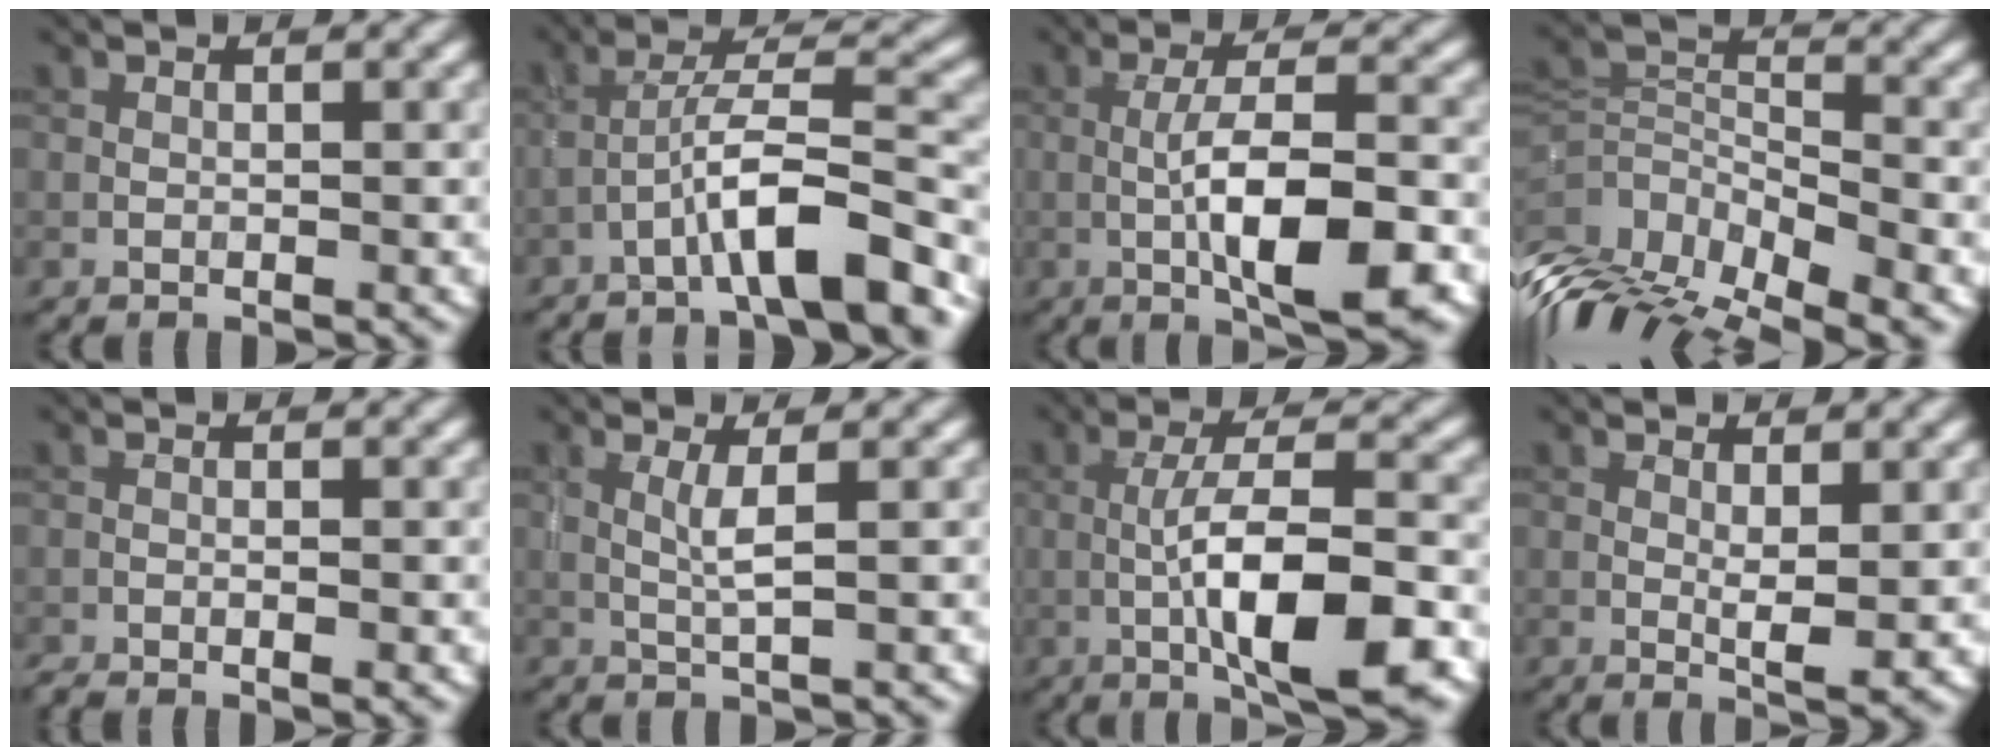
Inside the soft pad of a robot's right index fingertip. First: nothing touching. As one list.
[{"total": 7.3, "force": [-4.2, 1.0, 5.9], "torque": [-0.101, 0.021, -0.070]}, {"total": 8.1, "force": [-2.0, 1.9, 7.6], "torque": [-0.127, 0.003, -0.034]}, {"total": 9.8, "force": [-6.0, 5.1, 5.7], "torque": [-0.112, -0.010, -0.107]}, {"total": 1.3, "force": [-0.8, 0.1, 1.0], "torque": [-0.015, -0.001, -0.015]}, {"total": 1.9, "force": [0.4, 0.1, 1.8], "torque": [-0.042, 0.001, 0.006]}, {"total": 9.2, "force": [-2.6, 2.2, 8.5], "torque": [-0.142, 0.006, -0.047]}, {"total": 2.4, "force": [0.4, 0.3, 2.4], "torque": [-0.039, -0.007, 0.008]}]